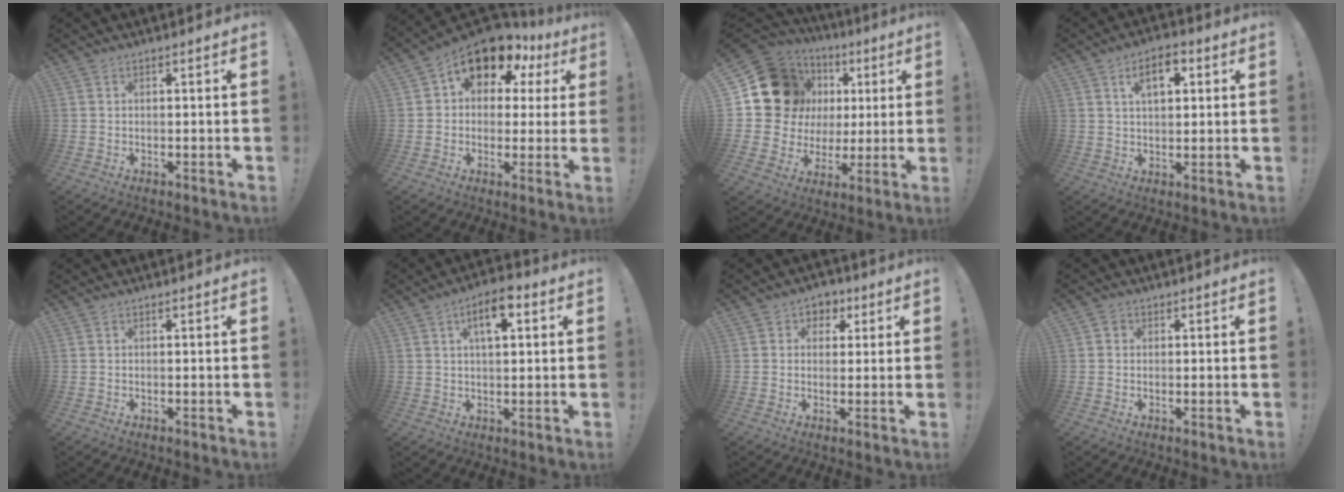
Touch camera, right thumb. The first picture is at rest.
{"total": 12.0, "force": [8.2, 6.6, 5.9], "torque": [-0.087, -0.063, 0.146]}
{"total": 18.4, "force": [6.1, 15.3, 8.3], "torque": [-0.115, -0.029, 0.146]}
{"total": 7.7, "force": [2.9, 4.1, 5.8], "torque": [-0.077, -0.001, 0.045]}
{"total": 0.0}
{"total": 7.9, "force": [2.9, 3.5, 6.4], "torque": [-0.085, -0.004, 0.044]}
{"total": 4.5, "force": [1.1, 4.1, 1.4], "torque": [-0.004, -0.002, 0.018]}
{"total": 1.4, "force": [0.4, 1.3, 0.3], "torque": [0.000, 0.003, 0.006]}